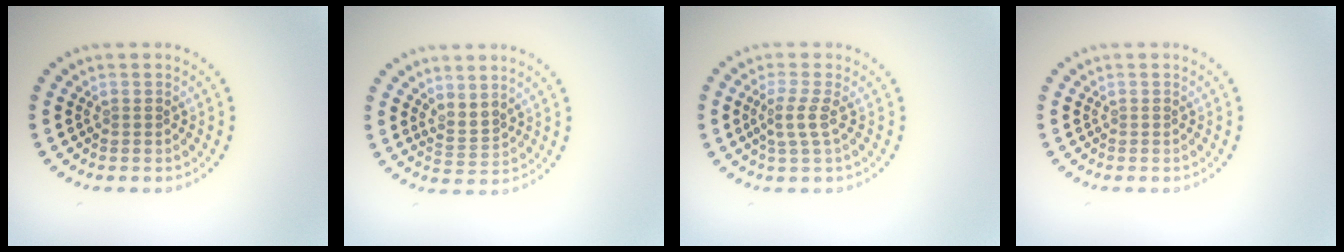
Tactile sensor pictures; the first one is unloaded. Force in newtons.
{"total": 1.8, "press": 1.4, "slide": 1.2}
{"total": 2.2, "press": 1.6, "slide": 1.5}
{"total": 0.0}